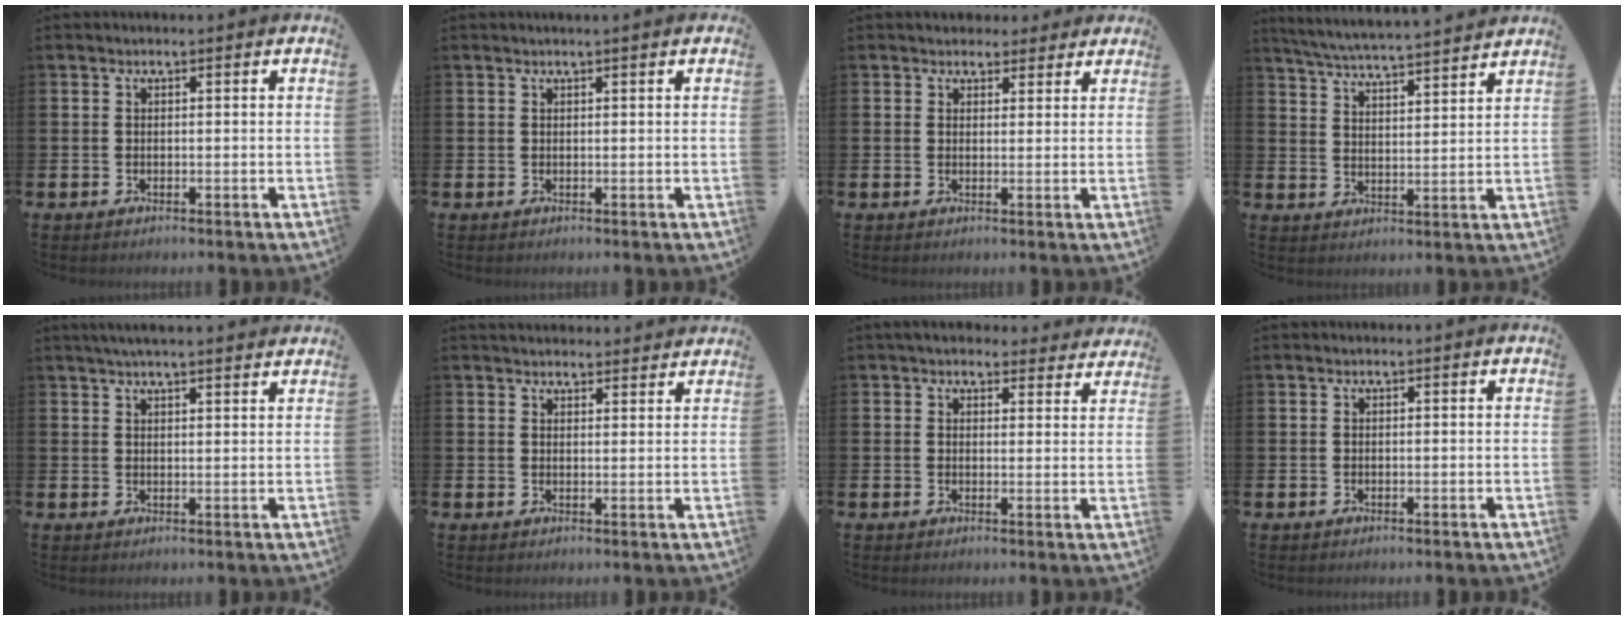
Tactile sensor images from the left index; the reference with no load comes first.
{"total": 0.7, "force": [0.4, 0.0, 0.5], "torque": [-0.007, 0.000, 0.006]}
{"total": 2.9, "force": [2.5, 1.5, -0.3], "torque": [0.014, -0.009, 0.042]}
{"total": 5.6, "force": [5.5, -0.3, 1.0], "torque": [-0.041, -0.042, 0.096]}
{"total": 3.4, "force": [3.3, -0.1, 1.0], "torque": [-0.021, -0.009, 0.059]}
{"total": 2.9, "force": [2.9, 0.7, 0.0], "torque": [0.004, -0.016, 0.050]}
{"total": 4.0, "force": [3.7, 1.3, 0.4], "torque": [-0.008, -0.018, 0.066]}
{"total": 0.0}